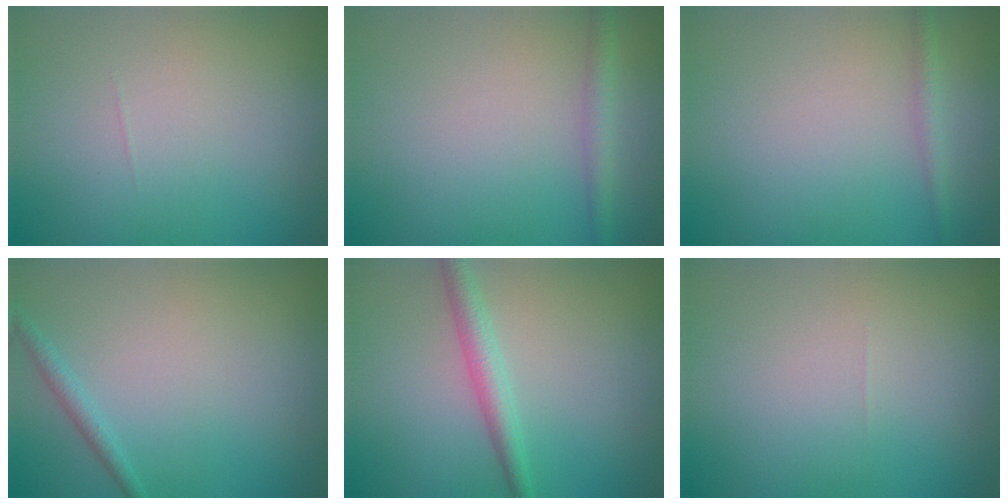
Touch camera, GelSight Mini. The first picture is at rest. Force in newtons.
{"total": 1.7, "press": 1.7, "slide": 0.1}
{"total": 1.2, "press": 1.2, "slide": 0.1}
{"total": 1.2, "press": 1.2, "slide": 0.0}
{"total": 2.7, "press": 2.6, "slide": 0.1}
{"total": 0.0}